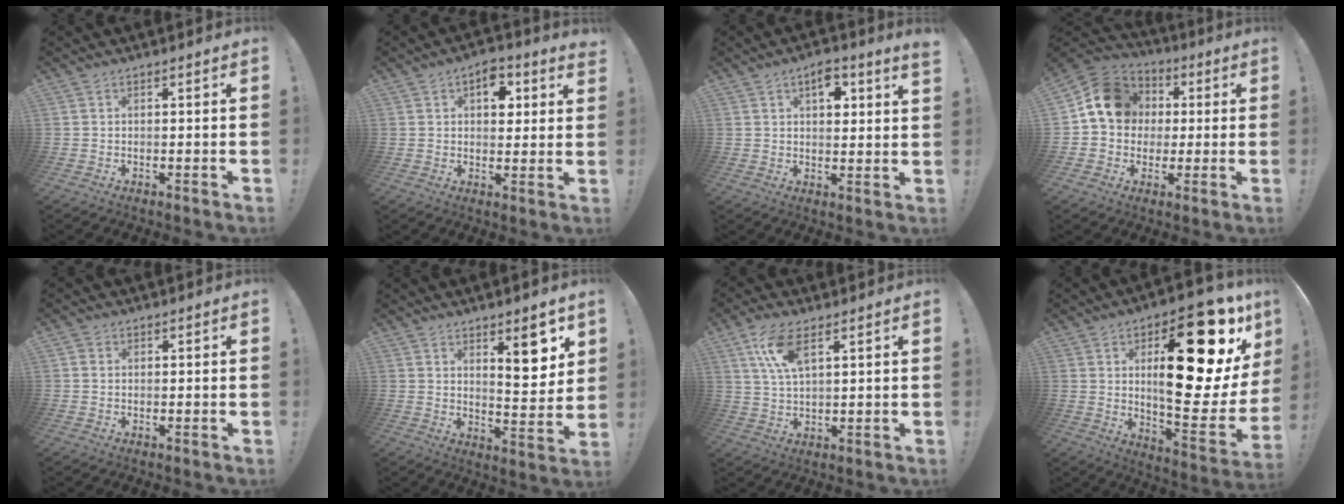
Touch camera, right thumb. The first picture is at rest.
{"total": 7.5, "force": [2.8, 5.0, 4.8], "torque": [-0.048, -0.007, 0.046]}
{"total": 5.7, "force": [3.0, 2.3, 4.2], "torque": [-0.053, -0.014, 0.047]}
{"total": 14.4, "force": [2.5, 12.4, 6.8], "torque": [-0.085, 0.008, 0.057]}
{"total": 1.1, "force": [0.4, 0.9, 0.3], "torque": [-0.007, 0.003, 0.008]}
{"total": 10.1, "force": [5.9, 3.0, 7.7], "torque": [-0.086, -0.041, 0.093]}
{"total": 8.8, "force": [4.7, 3.2, 6.7], "torque": [-0.135, -0.011, 0.084]}
{"total": 29.7, "force": [8.4, 12.0, 25.8], "torque": [-0.357, -0.054, 0.148]}